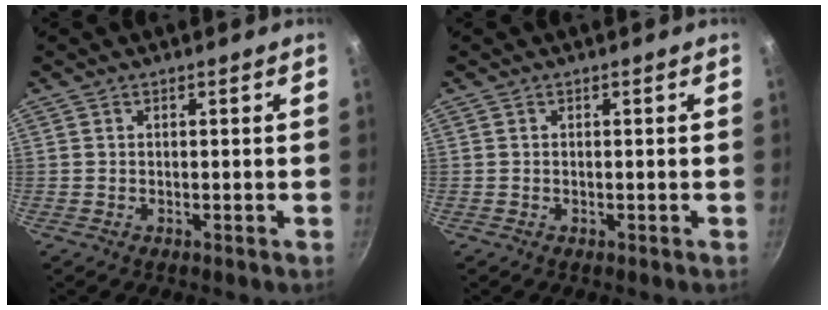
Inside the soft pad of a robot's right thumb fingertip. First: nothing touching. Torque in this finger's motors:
{"motor_torque": [-0.44, -0.09, 0.04, -0.53, -0.09]}